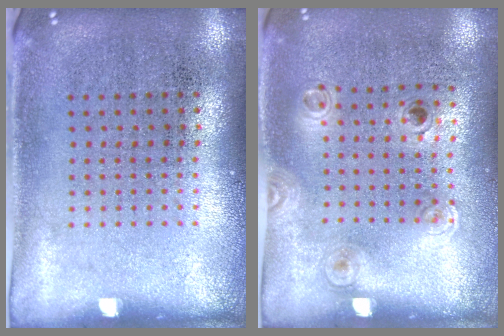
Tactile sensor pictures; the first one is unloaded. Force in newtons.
{"total": 1.1, "press": 0.8, "slide": 0.8}